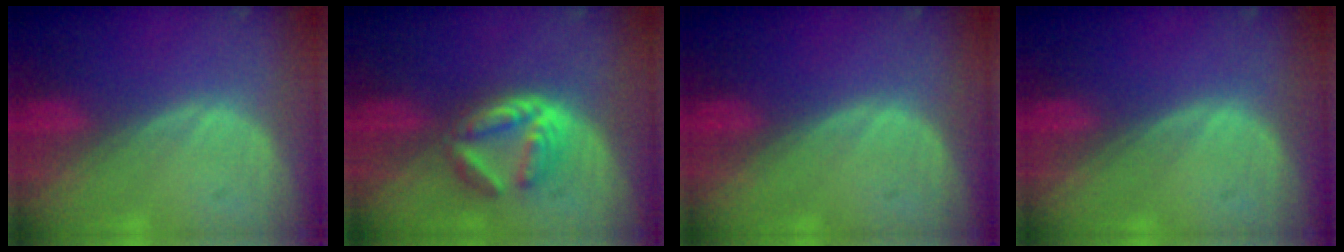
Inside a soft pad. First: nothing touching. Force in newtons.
{"total": 6.3, "press": 5.4, "slide": 3.2}
{"total": 0.0}
{"total": 0.0}